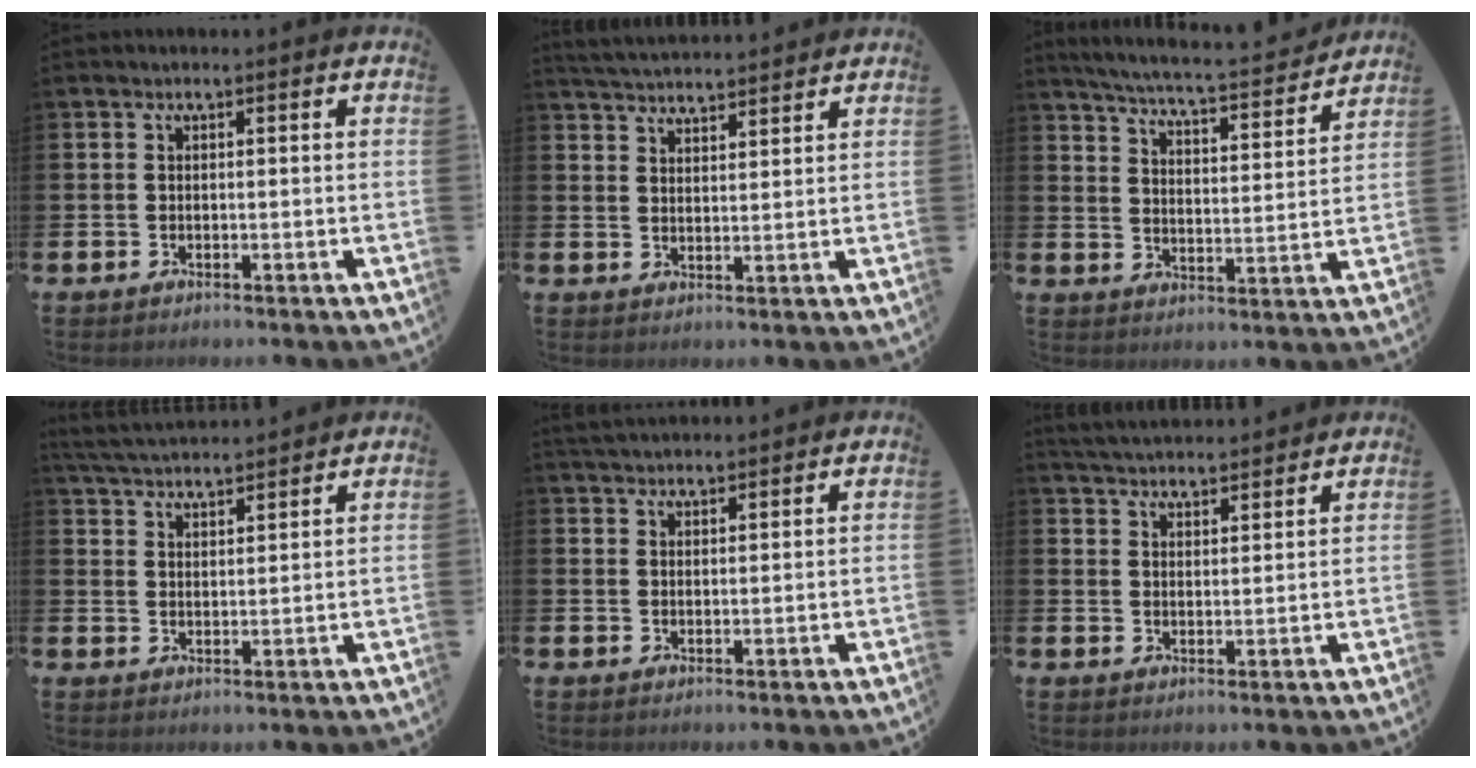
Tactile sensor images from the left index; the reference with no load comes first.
{"total": 4.2, "force": [4.2, 0.2, 0.1], "torque": [-0.011, -0.023, 0.077]}
{"total": 5.5, "force": [5.3, 0.0, 1.5], "torque": [-0.055, -0.045, 0.086]}
{"total": 4.4, "force": [4.3, 0.3, 0.2], "torque": [-0.025, -0.024, 0.079]}
{"total": 3.0, "force": [2.9, 0.5, 0.3], "torque": [-0.012, -0.010, 0.054]}
{"total": 4.3, "force": [4.3, 0.3, -0.1], "torque": [-0.009, -0.025, 0.077]}